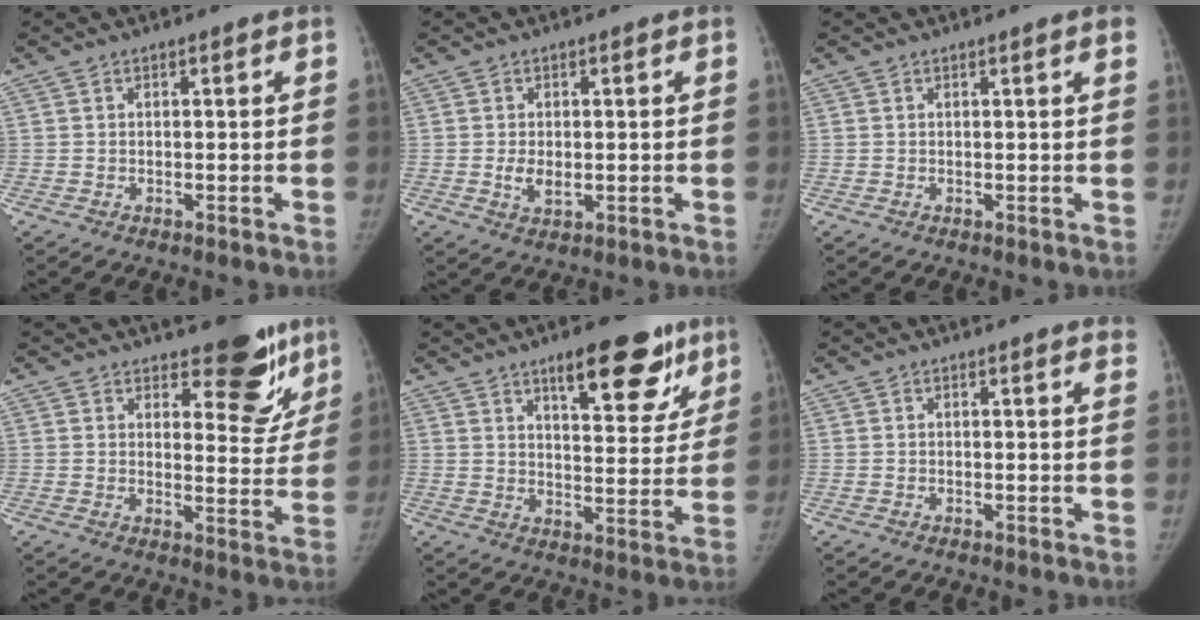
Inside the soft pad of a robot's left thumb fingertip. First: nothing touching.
{"total": 3.2, "force": [-0.4, 2.0, 2.5], "torque": [-0.042, -0.006, -0.002]}
{"total": 1.8, "force": [1.1, 0.1, 1.5], "torque": [-0.018, 0.002, 0.011]}
{"total": 10.4, "force": [7.4, 4.7, 5.6], "torque": [-0.022, -0.052, 0.101]}
{"total": 15.3, "force": [9.4, 5.8, 10.6], "torque": [-0.094, -0.042, 0.134]}
{"total": 2.3, "force": [2.0, 0.4, 0.9], "torque": [-0.005, -0.006, 0.009]}